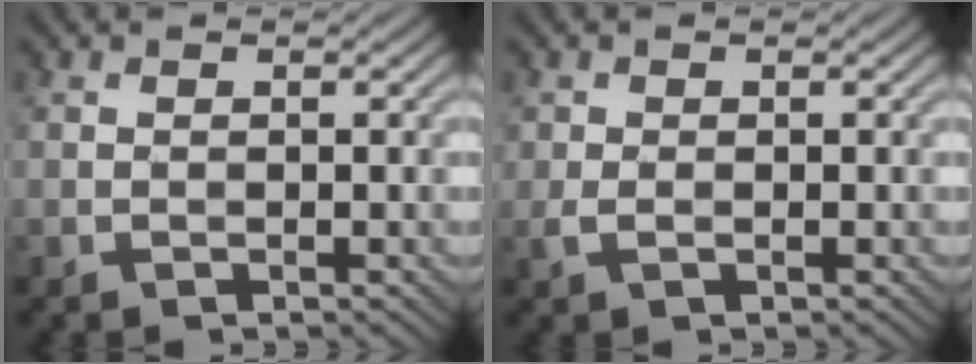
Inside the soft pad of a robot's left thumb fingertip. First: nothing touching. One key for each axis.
{"total": 1.5, "fx": -0.3, "fy": 1.0, "fz": 1.1, "tx": -0.027, "ty": -0.003, "tz": -0.008}